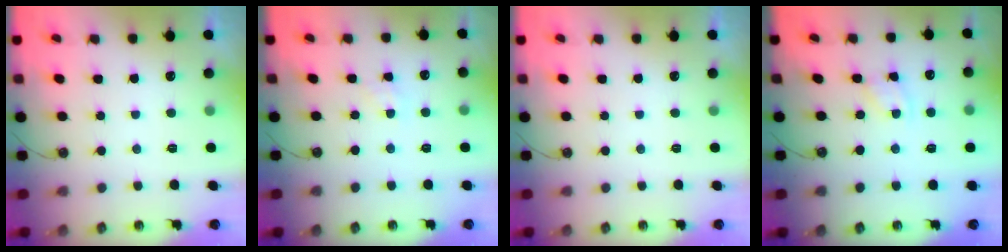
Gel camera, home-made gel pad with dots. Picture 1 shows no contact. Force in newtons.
{"total": 2.1, "press": 2.1, "slide": 0.4}
{"total": 0.0}
{"total": 2.1, "press": 2.1, "slide": 0.3}